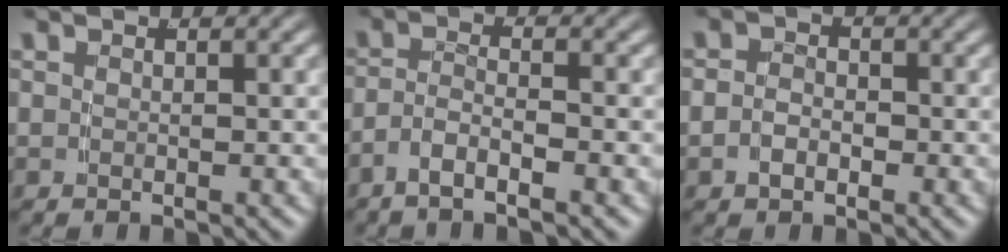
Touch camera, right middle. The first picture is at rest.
{"total": 2.7, "force": [-1.9, 0.5, 1.9], "torque": [-0.043, -0.009, -0.031]}
{"total": 1.8, "force": [-0.9, 1.3, 0.9], "torque": [-0.021, -0.007, -0.015]}